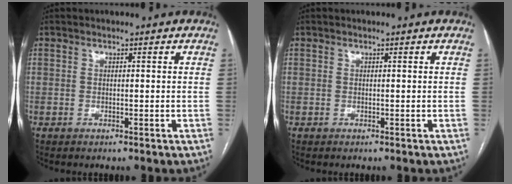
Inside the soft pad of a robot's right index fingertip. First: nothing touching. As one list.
[{"total": 0.0}]